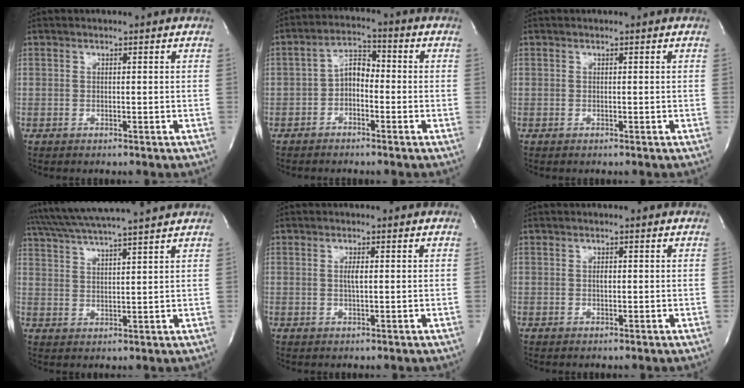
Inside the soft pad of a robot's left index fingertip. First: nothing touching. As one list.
[{"total": 4.4, "force": [-1.3, 2.5, 3.4], "torque": [-0.062, 0.020, -0.031]}, {"total": 0.0}, {"total": 13.0, "force": [11.5, -0.7, 6.0], "torque": [-0.117, 0.025, 0.175]}, {"total": 1.6, "force": [0.1, 0.2, 1.6], "torque": [-0.033, 0.000, 0.004]}, {"total": 0.8, "force": [0.0, 0.4, 0.7], "torque": [-0.013, 0.001, 0.001]}]